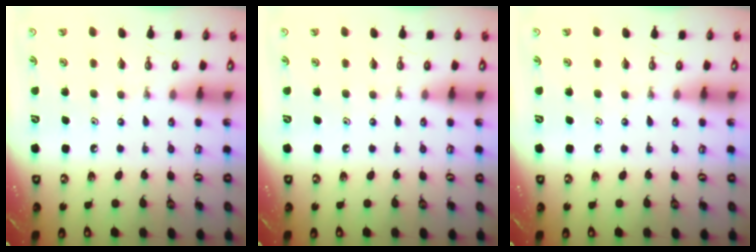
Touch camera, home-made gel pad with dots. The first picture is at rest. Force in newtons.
{"total": 0.0}
{"total": 0.0}